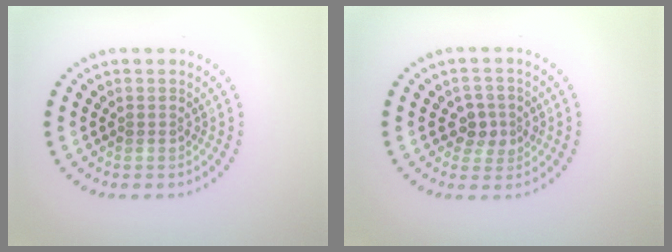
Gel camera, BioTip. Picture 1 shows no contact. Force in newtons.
{"total": 2.2, "press": 2.1, "slide": 0.7}